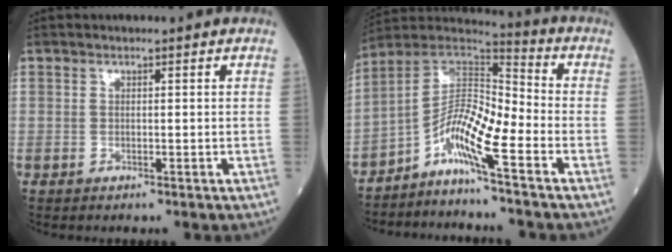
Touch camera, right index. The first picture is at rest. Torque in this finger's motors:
{"motor_torque": [1.07, -1.07, 0.40, 0.14]}